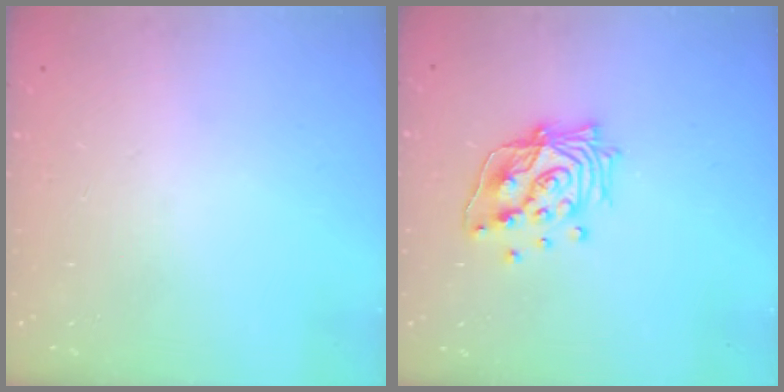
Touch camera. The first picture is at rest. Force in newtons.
{"total": 15.3, "press": 15.2, "slide": 1.1}